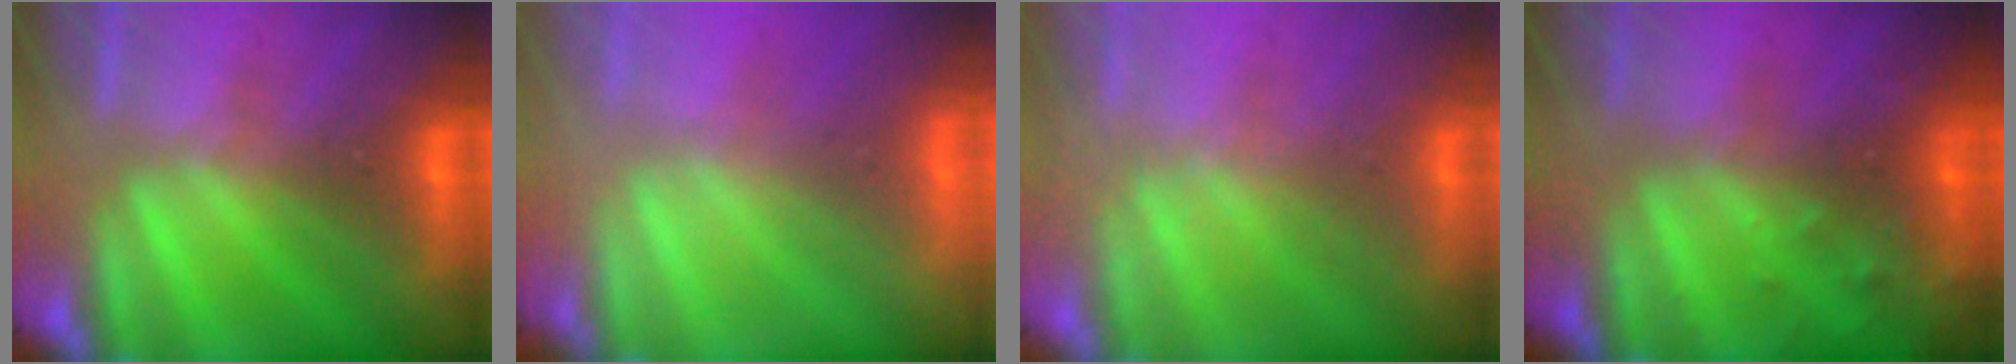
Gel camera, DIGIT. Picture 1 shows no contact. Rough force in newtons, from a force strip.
{"total": 6.1}
{"total": 1.7}
{"total": 8.3}